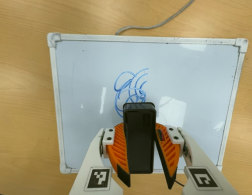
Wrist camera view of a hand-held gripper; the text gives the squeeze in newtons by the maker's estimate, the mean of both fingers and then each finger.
{"total": 10.1, "left": 9.2, "right": 11.0}